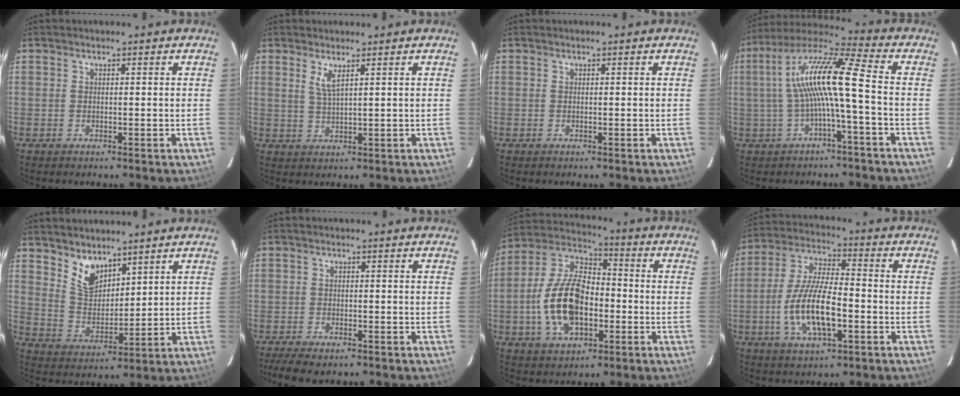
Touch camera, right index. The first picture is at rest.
{"total": 2.8, "force": [1.6, 0.2, 2.4], "torque": [-0.047, -0.004, 0.029]}
{"total": 0.0}
{"total": 12.6, "force": [-1.1, 0.6, 12.5], "torque": [-0.247, 0.020, -0.019]}
{"total": 7.2, "force": [5.4, 3.6, 3.1], "torque": [-0.048, -0.001, 0.112]}
{"total": 6.8, "force": [-5.3, 2.1, 3.7], "torque": [-0.096, -0.023, -0.091]}
{"total": 16.6, "force": [-3.7, 9.2, 13.3], "torque": [-0.270, 0.013, -0.063]}
{"total": 13.8, "force": [-4.0, 4.6, 12.3], "torque": [-0.255, -0.005, -0.072]}